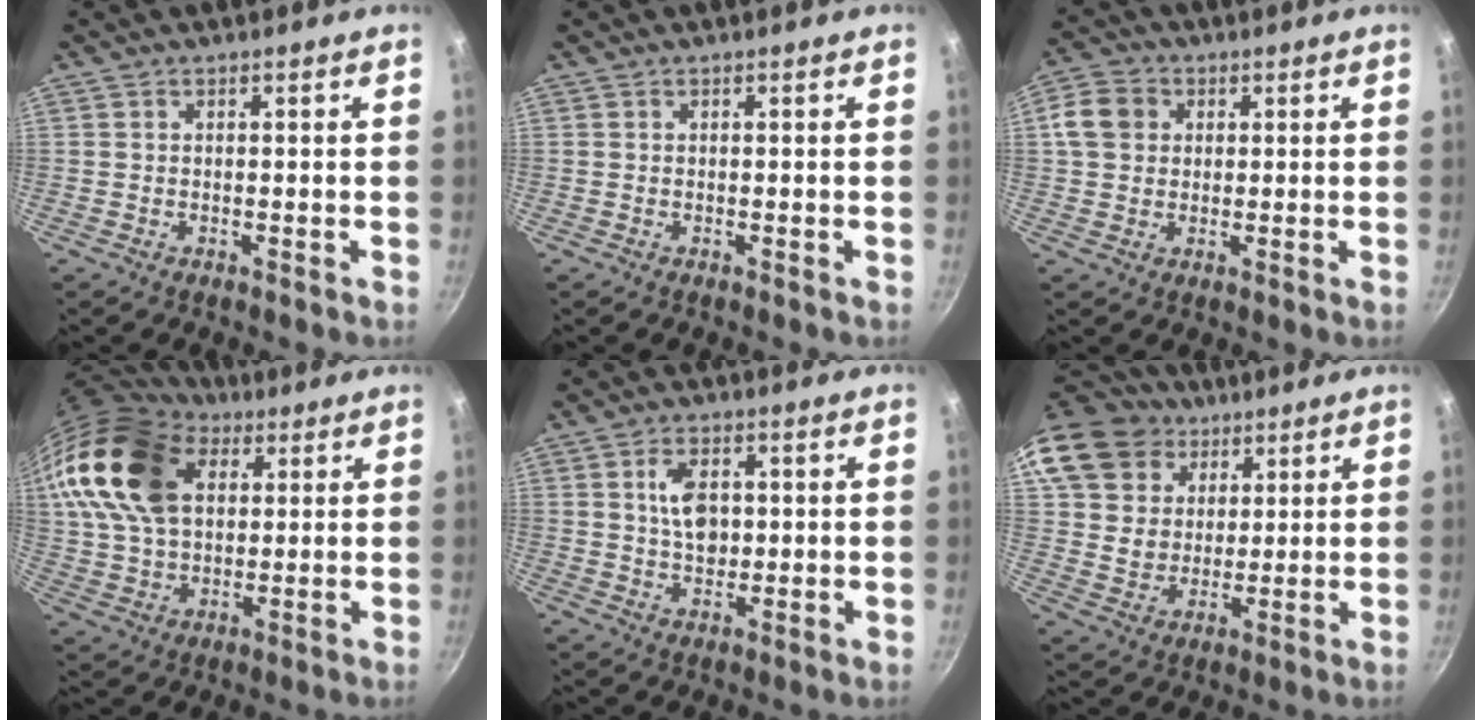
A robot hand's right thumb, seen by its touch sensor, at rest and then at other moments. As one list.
[{"total": 0.0}, {"total": 7.3, "force": [1.4, 6.2, 3.6], "torque": [-0.048, 0.008, 0.011]}, {"total": 22.4, "force": [7.8, 14.7, 14.9], "torque": [-0.282, 0.005, 0.140]}, {"total": 6.9, "force": [1.2, 4.4, 5.1], "torque": [-0.072, -0.001, 0.021]}, {"total": 16.2, "force": [8.3, 12.7, 5.6], "torque": [-0.084, -0.004, 0.155]}]